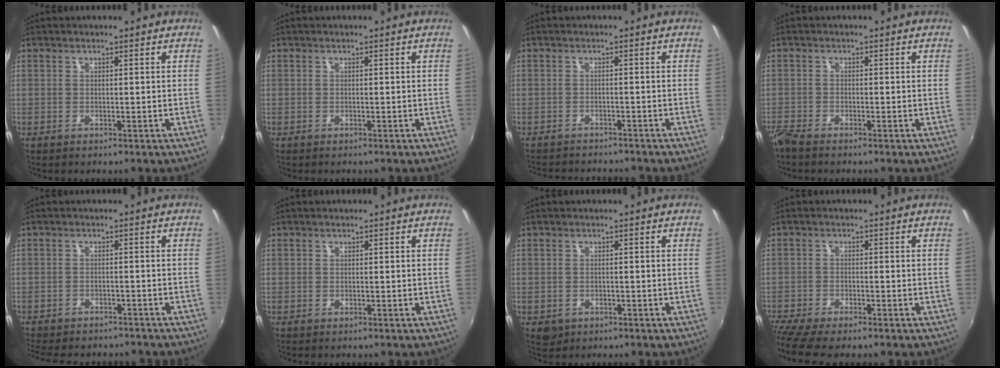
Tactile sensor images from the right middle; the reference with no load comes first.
{"total": 0.0}
{"total": 7.6, "force": [-7.0, 1.6, 2.2], "torque": [-0.057, -0.012, -0.101]}
{"total": 3.1, "force": [-2.8, 0.3, 1.2], "torque": [-0.036, -0.013, -0.057]}
{"total": 11.2, "force": [-9.8, 3.5, 4.2], "torque": [-0.099, -0.018, -0.138]}
{"total": 0.0}
{"total": 2.4, "force": [-0.9, 2.0, 0.9], "torque": [-0.020, -0.004, -0.008]}
{"total": 6.0, "force": [-5.3, 0.4, 2.9], "torque": [-0.077, -0.031, -0.095]}